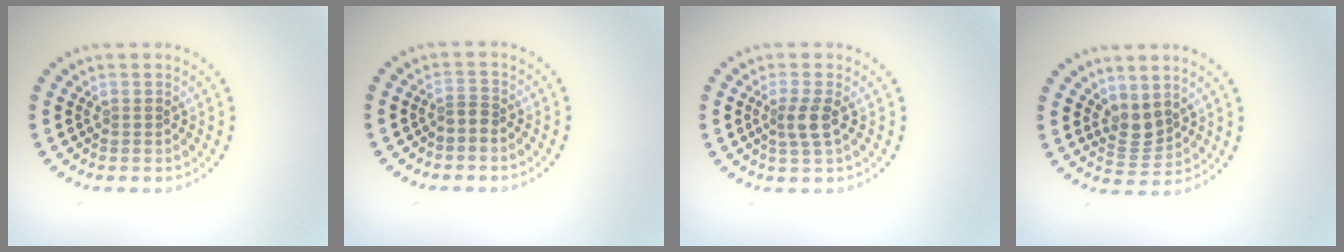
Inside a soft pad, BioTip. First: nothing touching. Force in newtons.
{"total": 0.9, "press": 0.7, "slide": 0.7}
{"total": 2.1, "press": 1.6, "slide": 1.2}
{"total": 2.4, "press": 1.9, "slide": 1.5}